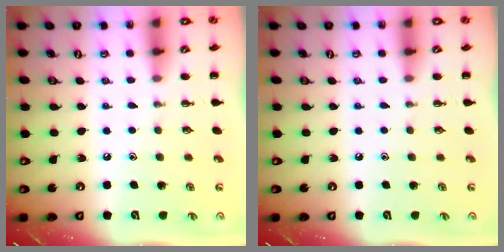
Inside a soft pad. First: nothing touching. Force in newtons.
{"total": 0.0}